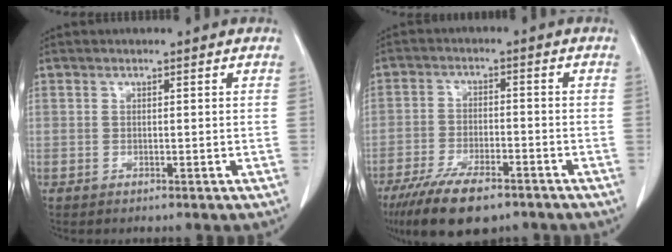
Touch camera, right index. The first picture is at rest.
{"total": 10.9, "force": [-7.7, 3.6, 6.8], "torque": [-0.118, -0.015, -0.130]}